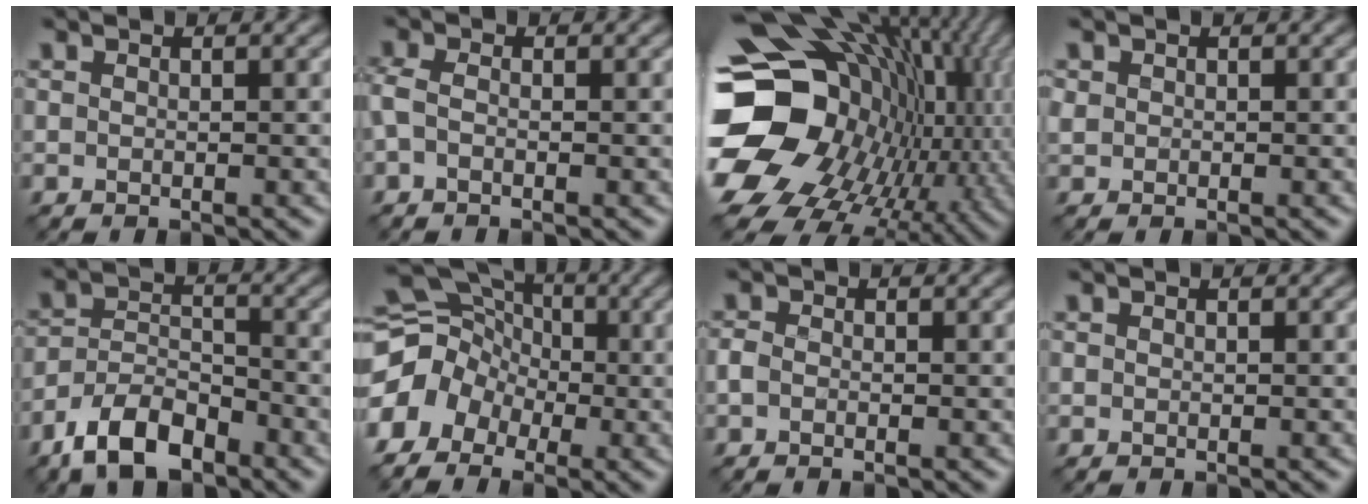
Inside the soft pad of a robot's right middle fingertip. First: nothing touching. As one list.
[{"total": 1.7, "force": [-0.5, 0.9, 1.4], "torque": [-0.037, 0.000, -0.017]}, {"total": 19.9, "force": [-1.5, 15.4, 12.4], "torque": [-0.236, -0.019, -0.006]}, {"total": 0.6, "force": [0.1, 0.6, 0.2], "torque": [0.000, 0.001, 0.001]}, {"total": 6.2, "force": [-4.3, 2.9, 3.4], "torque": [-0.059, 0.001, -0.087]}, {"total": 9.7, "force": [-1.2, 8.6, 4.5], "torque": [-0.096, 0.026, -0.055]}, {"total": 1.0, "force": [-0.4, 0.6, 0.7], "torque": [-0.015, 0.000, -0.012]}, {"total": 0.0}]